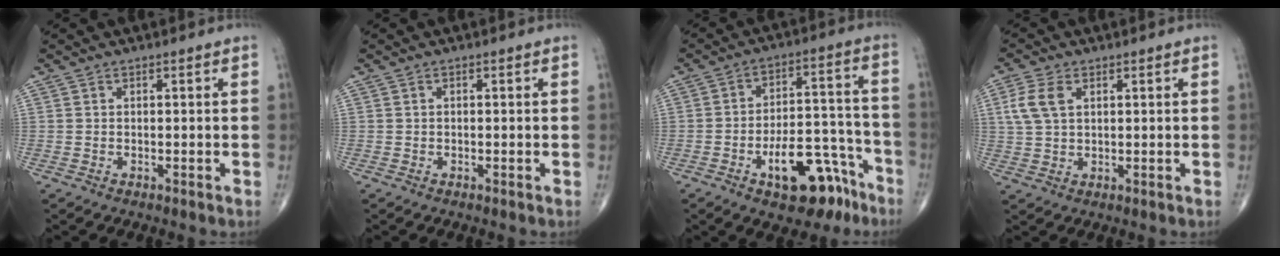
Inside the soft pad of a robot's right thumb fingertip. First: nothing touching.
{"total": 0.0}
{"total": 15.0, "force": [-8.5, 7.0, 10.3], "torque": [-0.120, 0.077, -0.118]}
{"total": 5.8, "force": [1.8, 3.5, 4.2], "torque": [-0.097, 0.007, 0.037]}